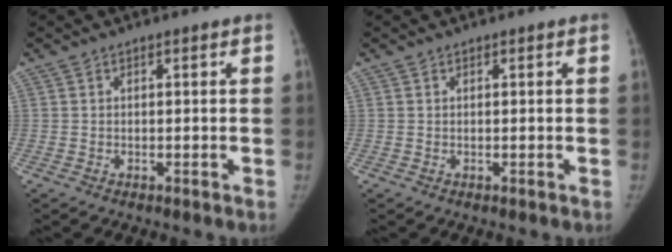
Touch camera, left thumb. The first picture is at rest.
{"total": 0.0}